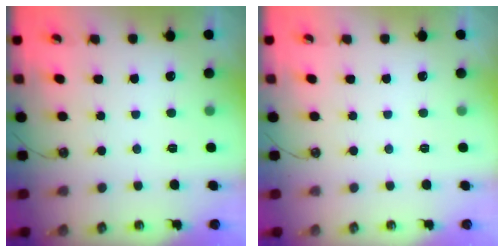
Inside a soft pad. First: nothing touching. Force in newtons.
{"total": 0.0}